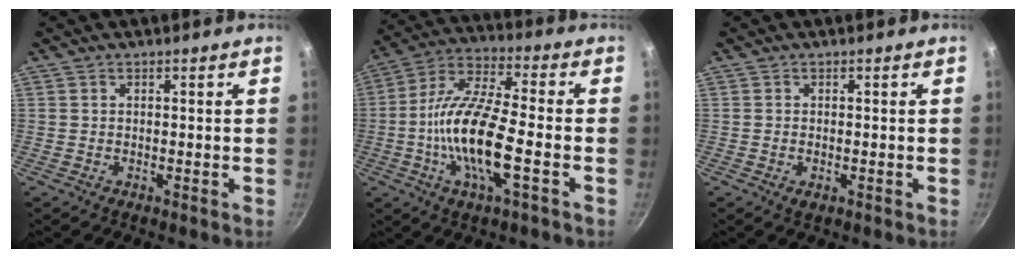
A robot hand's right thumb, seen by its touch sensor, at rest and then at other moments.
{"total": 16.4, "force": [-3.8, 4.9, 15.1], "torque": [-0.292, 0.028, -0.086]}
{"total": 1.5, "force": [-0.5, 0.8, 1.2], "torque": [-0.019, -0.003, -0.007]}